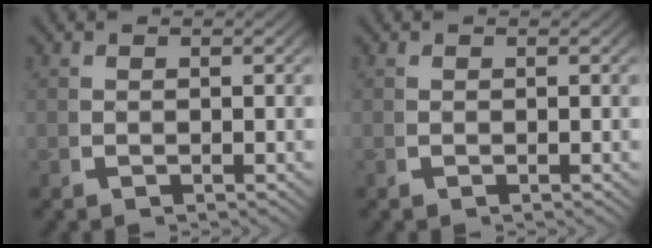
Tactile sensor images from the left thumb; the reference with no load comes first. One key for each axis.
{"total": 0.0}